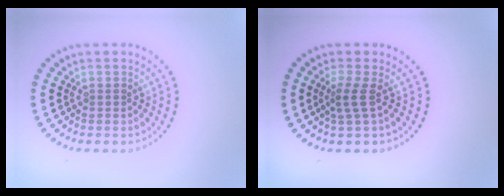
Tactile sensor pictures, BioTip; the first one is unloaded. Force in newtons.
{"total": 1.9, "press": 1.2, "slide": 1.5}